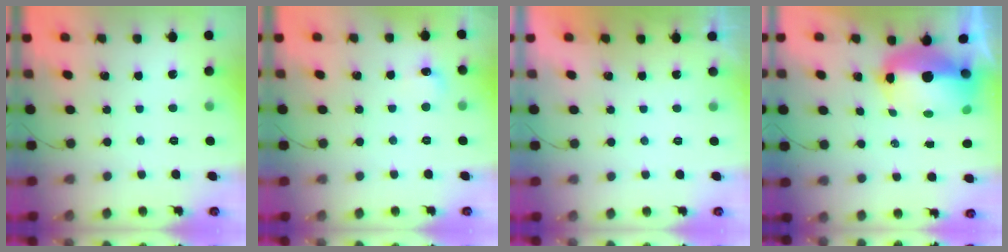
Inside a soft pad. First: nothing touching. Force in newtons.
{"total": 5.2, "press": 5.0, "slide": 1.4}
{"total": 0.0}
{"total": 18.8, "press": 15.3, "slide": 10.8}